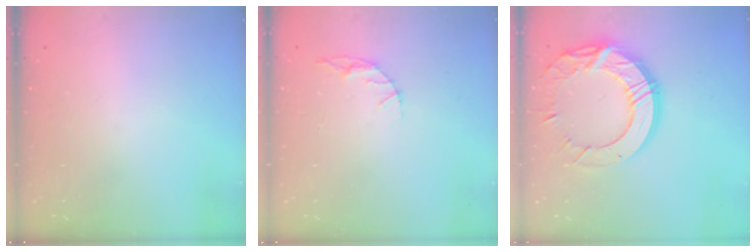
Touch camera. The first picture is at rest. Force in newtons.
{"total": 3.5, "press": 3.5, "slide": 0.4}
{"total": 18.4, "press": 18.3, "slide": 1.1}